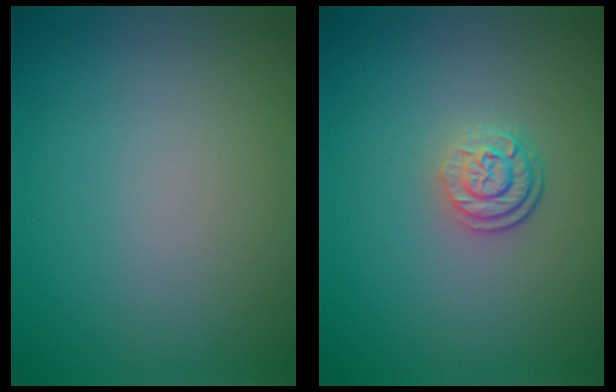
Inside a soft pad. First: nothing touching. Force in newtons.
{"total": 2.7, "press": 2.0, "slide": 1.8}